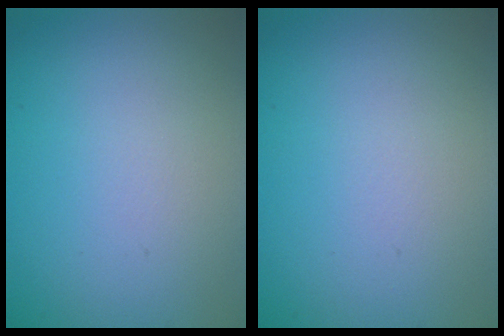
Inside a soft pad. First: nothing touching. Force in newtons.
{"total": 0.0}